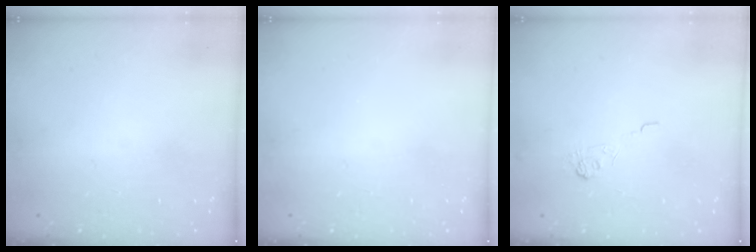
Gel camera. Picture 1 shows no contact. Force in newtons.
{"total": 0.0}
{"total": 2.5, "press": 2.1, "slide": 1.4}